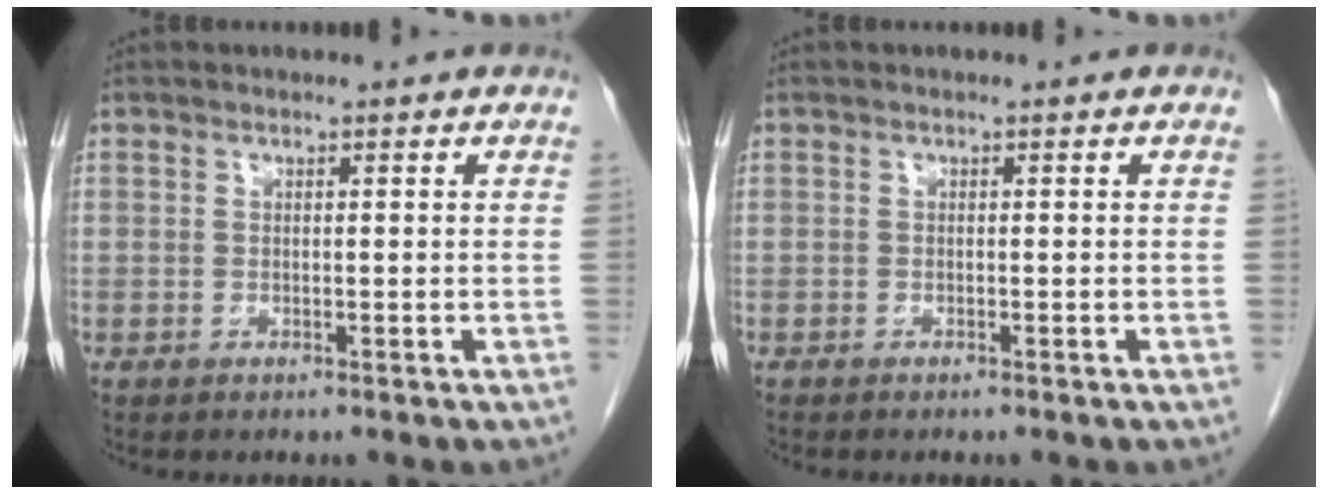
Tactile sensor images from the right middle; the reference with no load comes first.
{"total": 0.5, "force": [-0.5, 0.1, 0.2], "torque": [-0.005, 0.000, -0.009]}